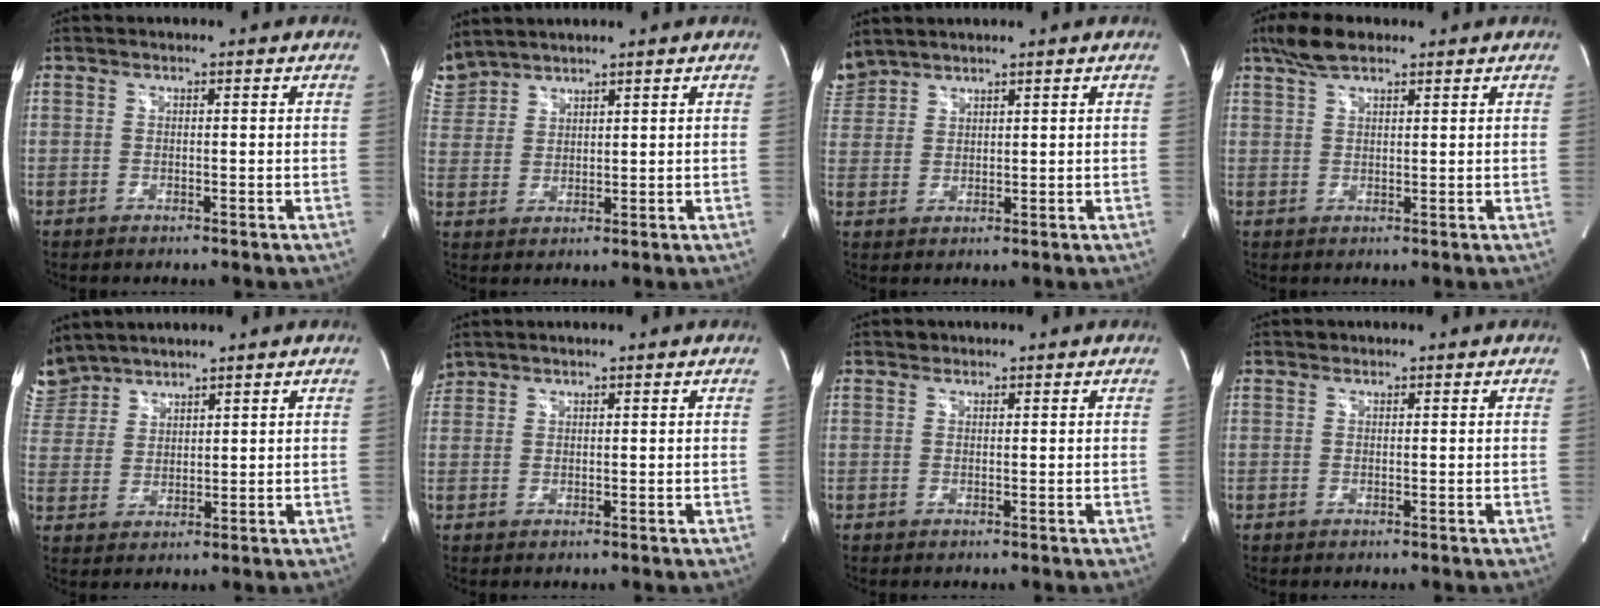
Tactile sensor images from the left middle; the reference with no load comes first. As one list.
[{"total": 5.4, "force": [5.3, 1.2, 0.5], "torque": [-0.022, 0.022, 0.110]}, {"total": 4.4, "force": [4.2, 1.1, 0.2], "torque": [-0.016, 0.019, 0.091]}, {"total": 5.2, "force": [3.9, 1.6, 3.0], "torque": [-0.071, 0.015, 0.075]}, {"total": 7.1, "force": [6.6, 2.6, 0.2], "torque": [-0.016, 0.015, 0.146]}, {"total": 1.8, "force": [1.7, 0.6, 0.0], "torque": [-0.005, 0.016, 0.036]}, {"total": 0.8, "force": [0.7, 0.4, 0.0], "torque": [-0.002, 0.001, 0.009]}, {"total": 0.6, "force": [0.5, 0.3, 0.0], "torque": [-0.005, 0.001, 0.007]}]